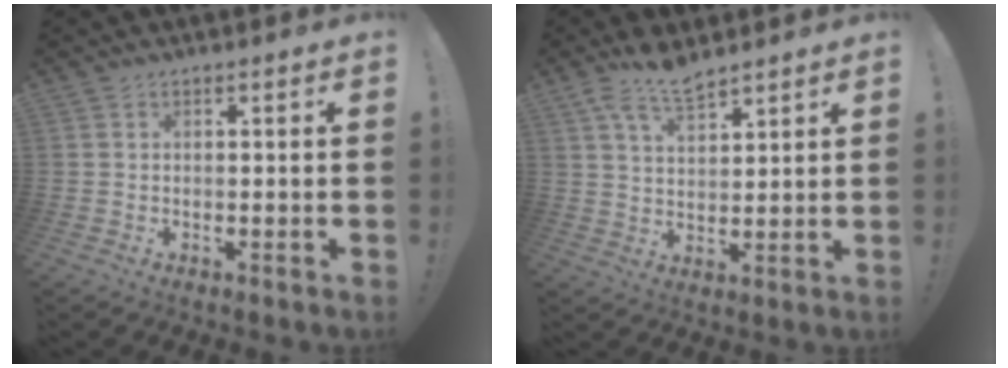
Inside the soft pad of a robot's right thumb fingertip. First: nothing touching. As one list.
[{"total": 8.3, "force": [6.7, 2.7, 4.1], "torque": [-0.066, -0.039, 0.120]}]